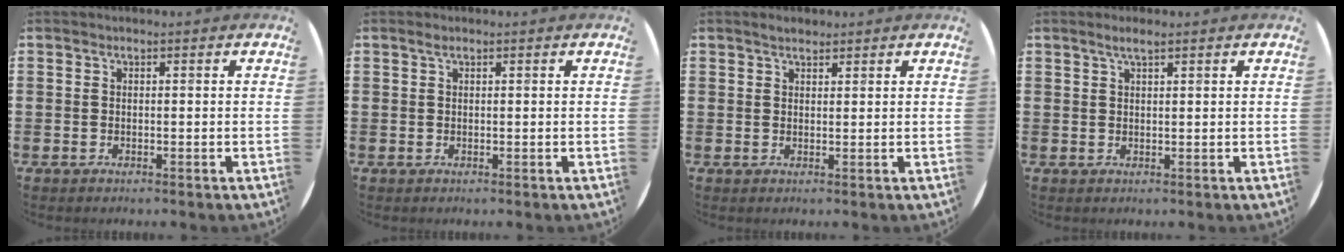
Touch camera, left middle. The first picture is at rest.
{"total": 0.5, "force": [0.3, 0.2, 0.3], "torque": [-0.007, 0.003, 0.006]}
{"total": 1.6, "force": [1.4, 0.5, 0.5], "torque": [-0.002, 0.001, 0.024]}
{"total": 1.8, "force": [1.4, 0.2, 1.1], "torque": [-0.023, 0.003, 0.025]}